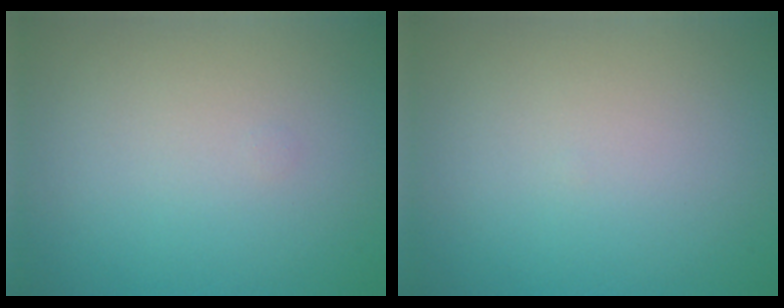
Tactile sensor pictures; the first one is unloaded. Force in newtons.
{"total": 0.0}